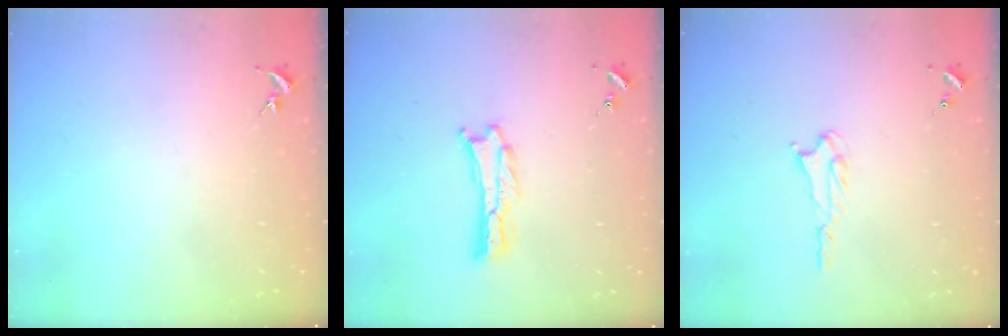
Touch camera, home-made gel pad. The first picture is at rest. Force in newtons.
{"total": 1.1, "press": 1.1, "slide": 0.2}
{"total": 1.8, "press": 1.7, "slide": 0.3}